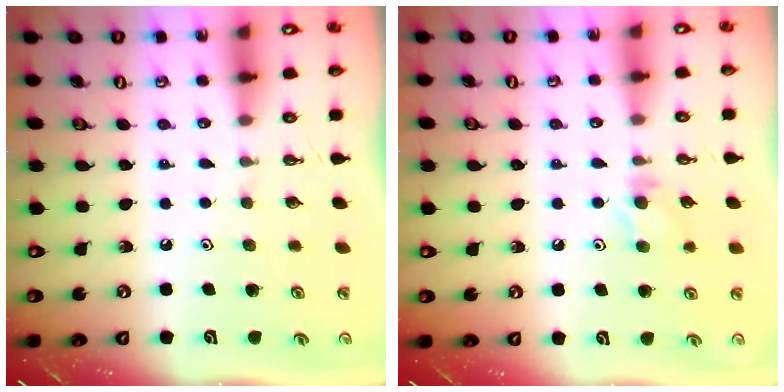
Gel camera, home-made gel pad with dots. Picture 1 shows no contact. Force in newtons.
{"total": 4.6, "press": 4.5, "slide": 0.8}